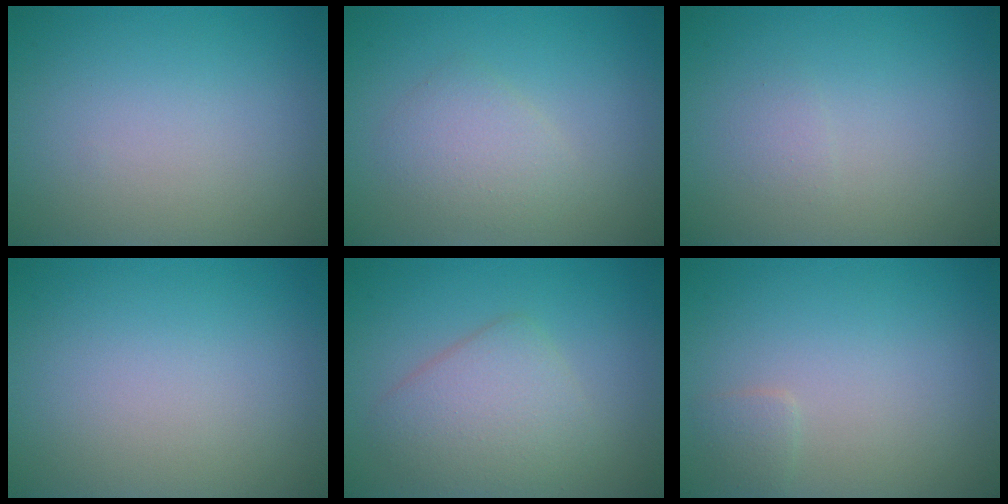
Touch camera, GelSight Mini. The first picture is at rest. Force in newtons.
{"total": 2.3, "press": 2.3, "slide": 0.0}
{"total": 0.7, "press": 0.7, "slide": 0.0}
{"total": 0.0}
{"total": 3.8, "press": 3.8, "slide": 0.2}
{"total": 0.9, "press": 0.9, "slide": 0.1}